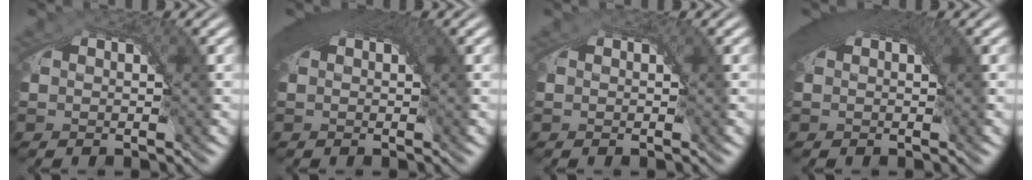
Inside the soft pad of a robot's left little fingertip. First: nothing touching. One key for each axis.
{"total": 4.2, "fx": 1.4, "fy": 1.4, "fz": 3.7, "tx": -0.045, "ty": 0.010, "tz": 0.017}
{"total": 0.0}
{"total": 3.8, "fx": 1.4, "fy": 1.2, "fz": 3.3, "tx": -0.038, "ty": 0.010, "tz": 0.017}